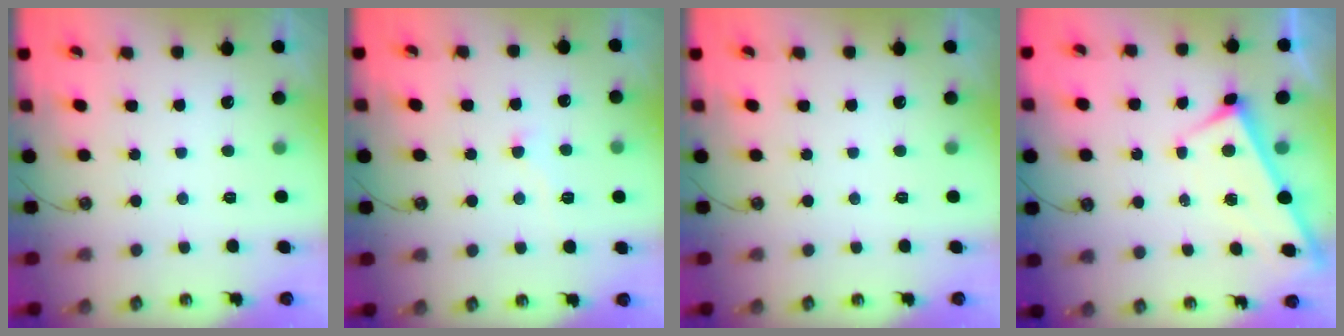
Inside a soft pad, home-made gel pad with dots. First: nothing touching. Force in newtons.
{"total": 2.4, "press": 2.3, "slide": 0.5}
{"total": 0.0}
{"total": 3.0, "press": 3.0, "slide": 0.1}